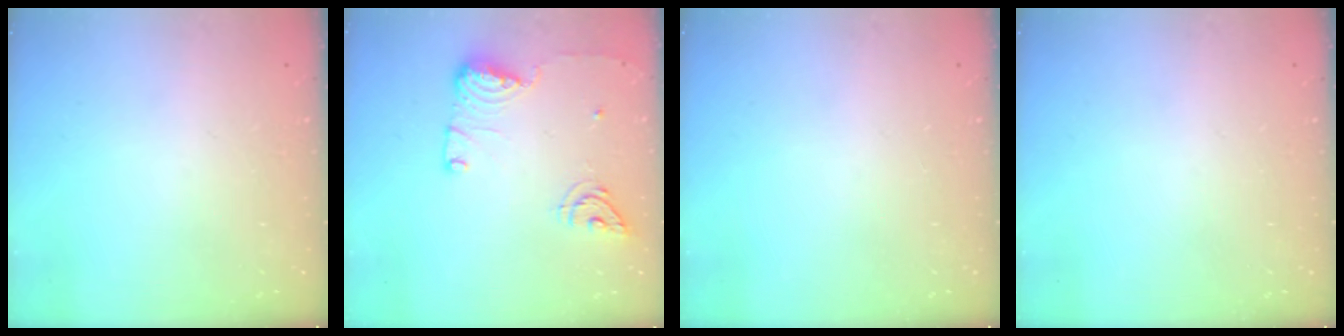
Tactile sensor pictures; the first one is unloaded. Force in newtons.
{"total": 14.0, "press": 13.8, "slide": 2.7}
{"total": 0.0}
{"total": 0.0}